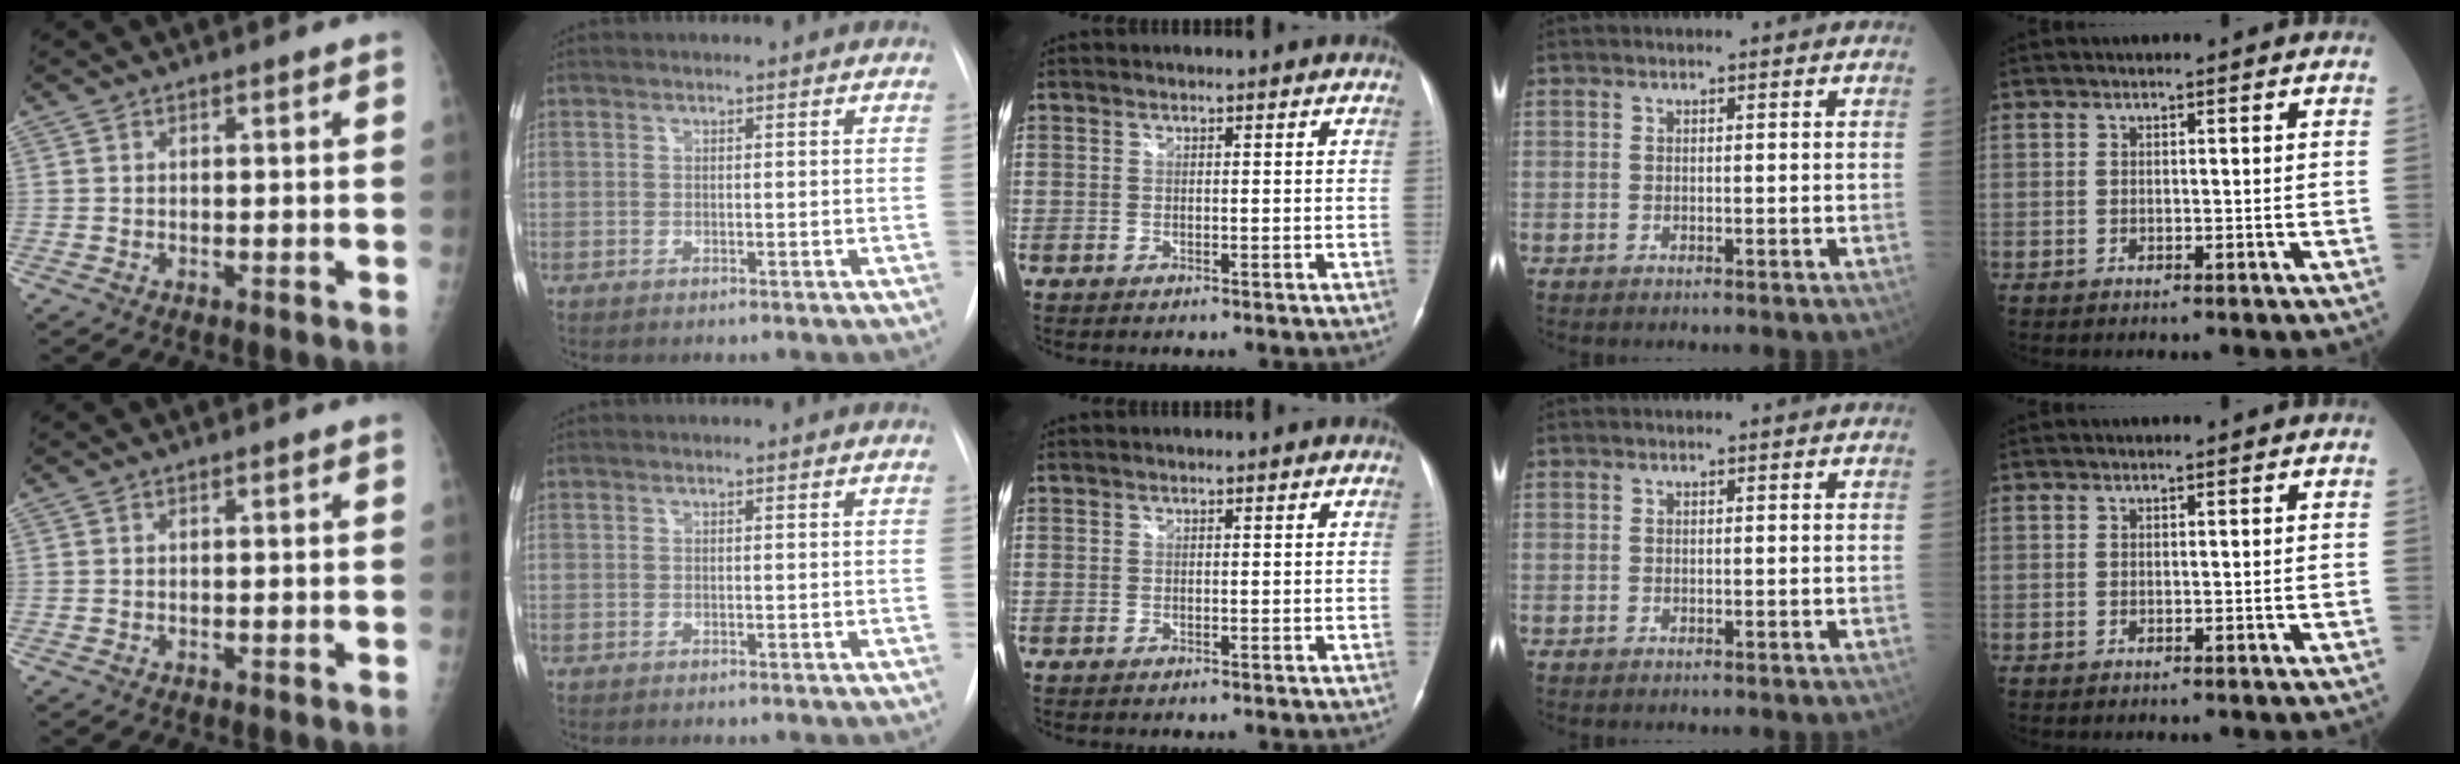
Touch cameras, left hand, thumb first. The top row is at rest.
{}